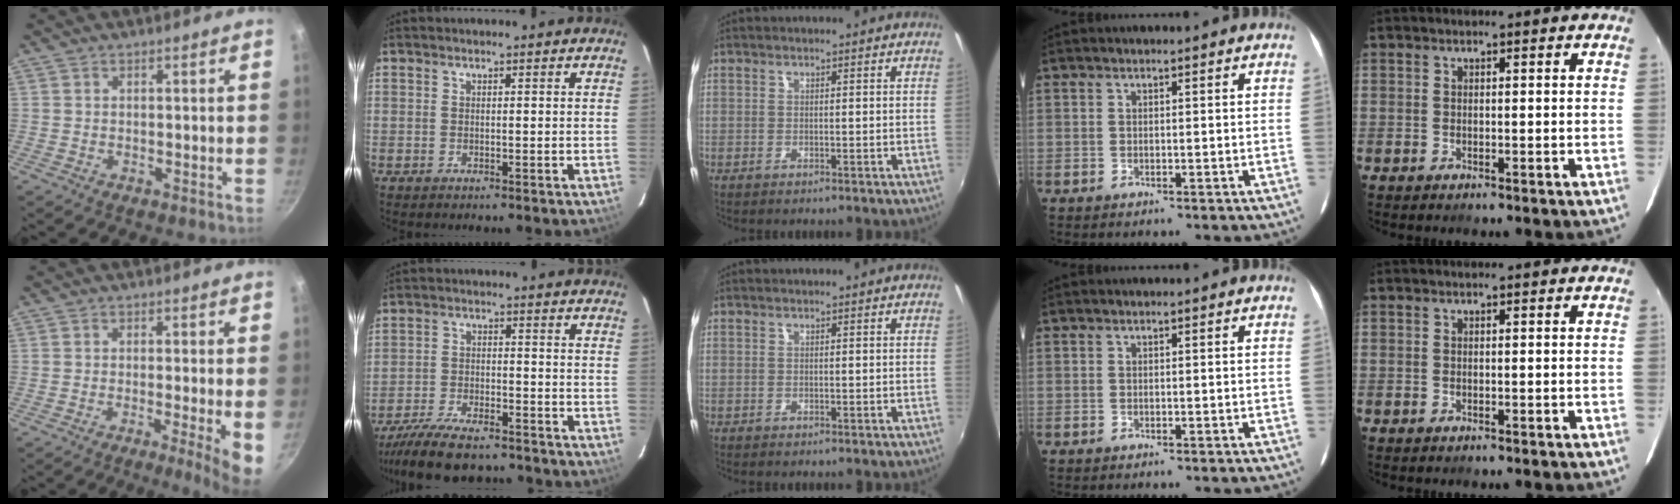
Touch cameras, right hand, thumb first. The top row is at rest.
{"thumb": {"total": 6.2, "force": [-1.4, 0.3, 6.0], "torque": [-0.084, -0.006, -0.021]}, "index": {"total": 14.2, "force": [-12.2, 4.0, 6.1], "torque": [-0.139, -0.013, -0.199]}}